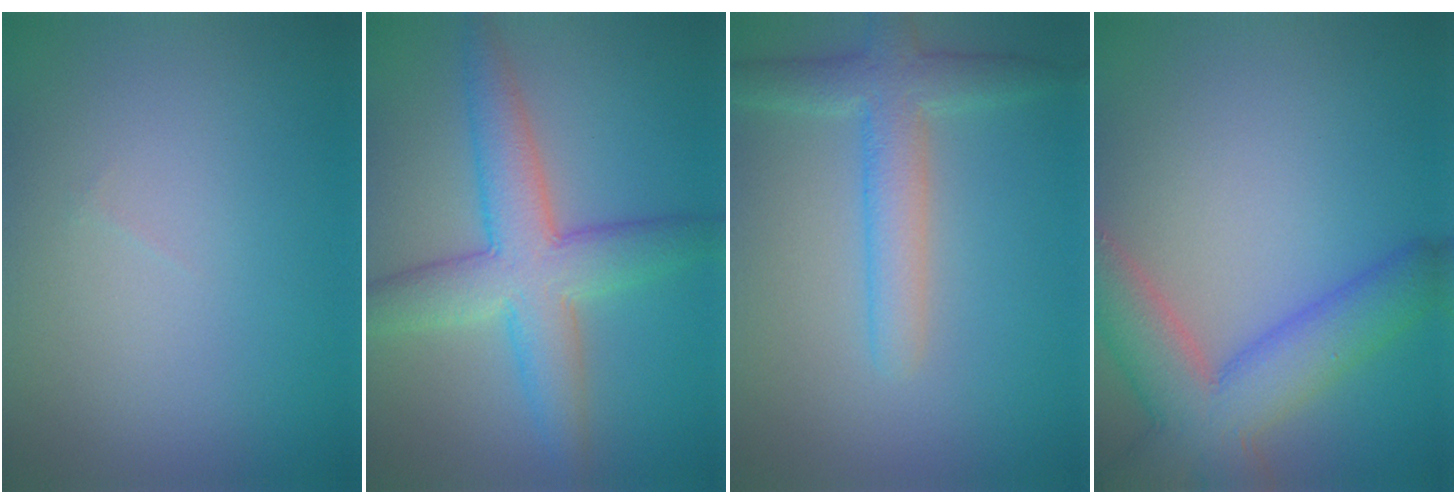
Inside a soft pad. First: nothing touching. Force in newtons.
{"total": 6.7, "press": 6.7, "slide": 0.1}
{"total": 3.9, "press": 3.9, "slide": 0.2}
{"total": 7.5, "press": 7.5, "slide": 0.4}